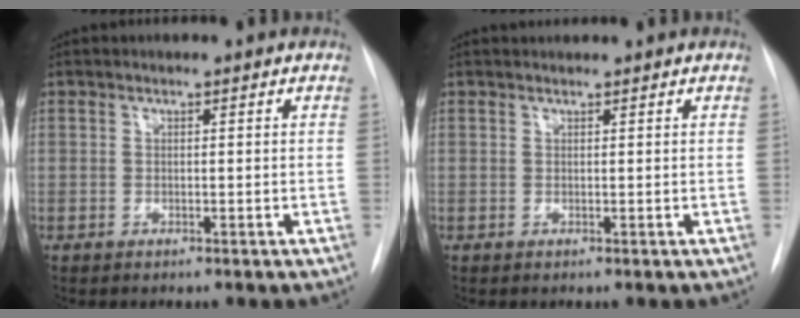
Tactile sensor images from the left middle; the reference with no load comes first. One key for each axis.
{"total": 1.1, "fx": 1.1, "fy": 0.0, "fz": 0.1, "tx": -0.010, "ty": 0.015, "tz": 0.024}